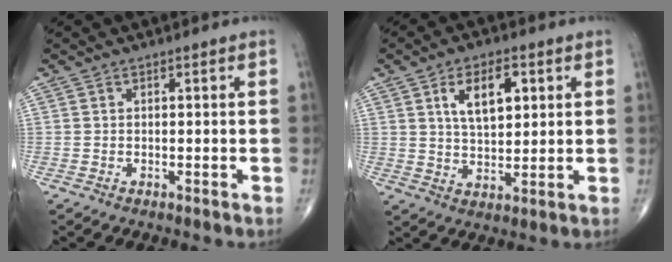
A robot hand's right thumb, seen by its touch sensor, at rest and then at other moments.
{"total": 9.0, "force": [3.2, 4.7, 7.0], "torque": [-0.099, -0.012, 0.057]}